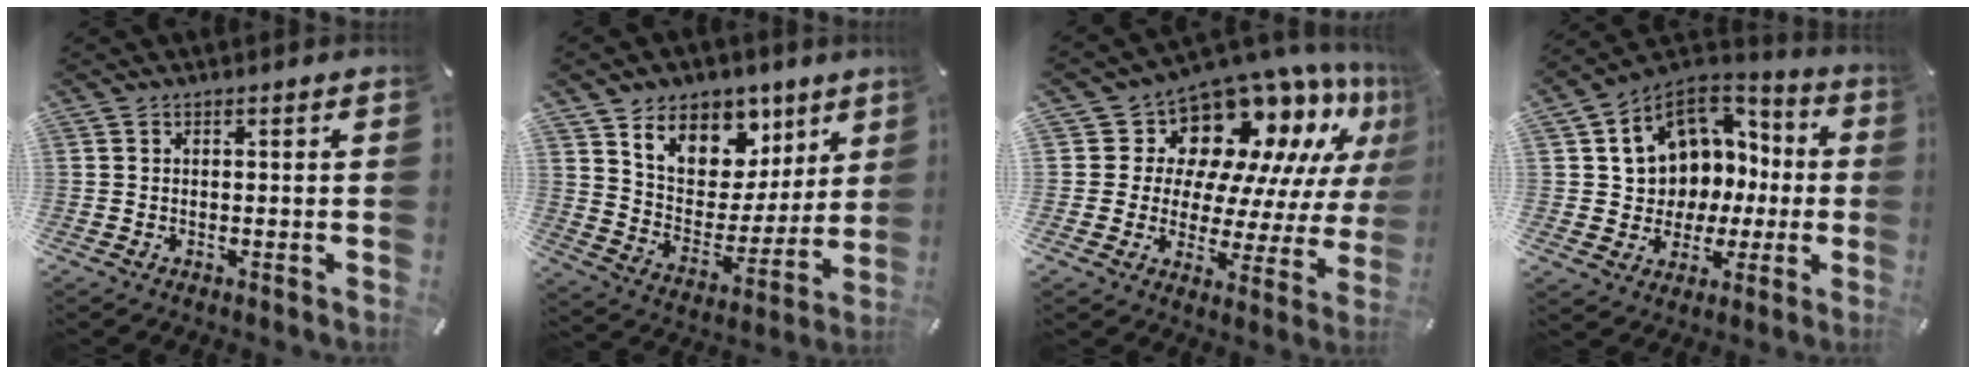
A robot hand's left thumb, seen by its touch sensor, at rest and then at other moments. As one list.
[{"total": 11.6, "force": [7.3, 8.7, 2.6], "torque": [-0.047, -0.061, 0.138]}, {"total": 14.0, "force": [10.4, 8.1, 4.8], "torque": [-0.080, -0.112, 0.176]}, {"total": 10.8, "force": [3.4, 9.7, 3.3], "torque": [-0.068, -0.037, 0.069]}]